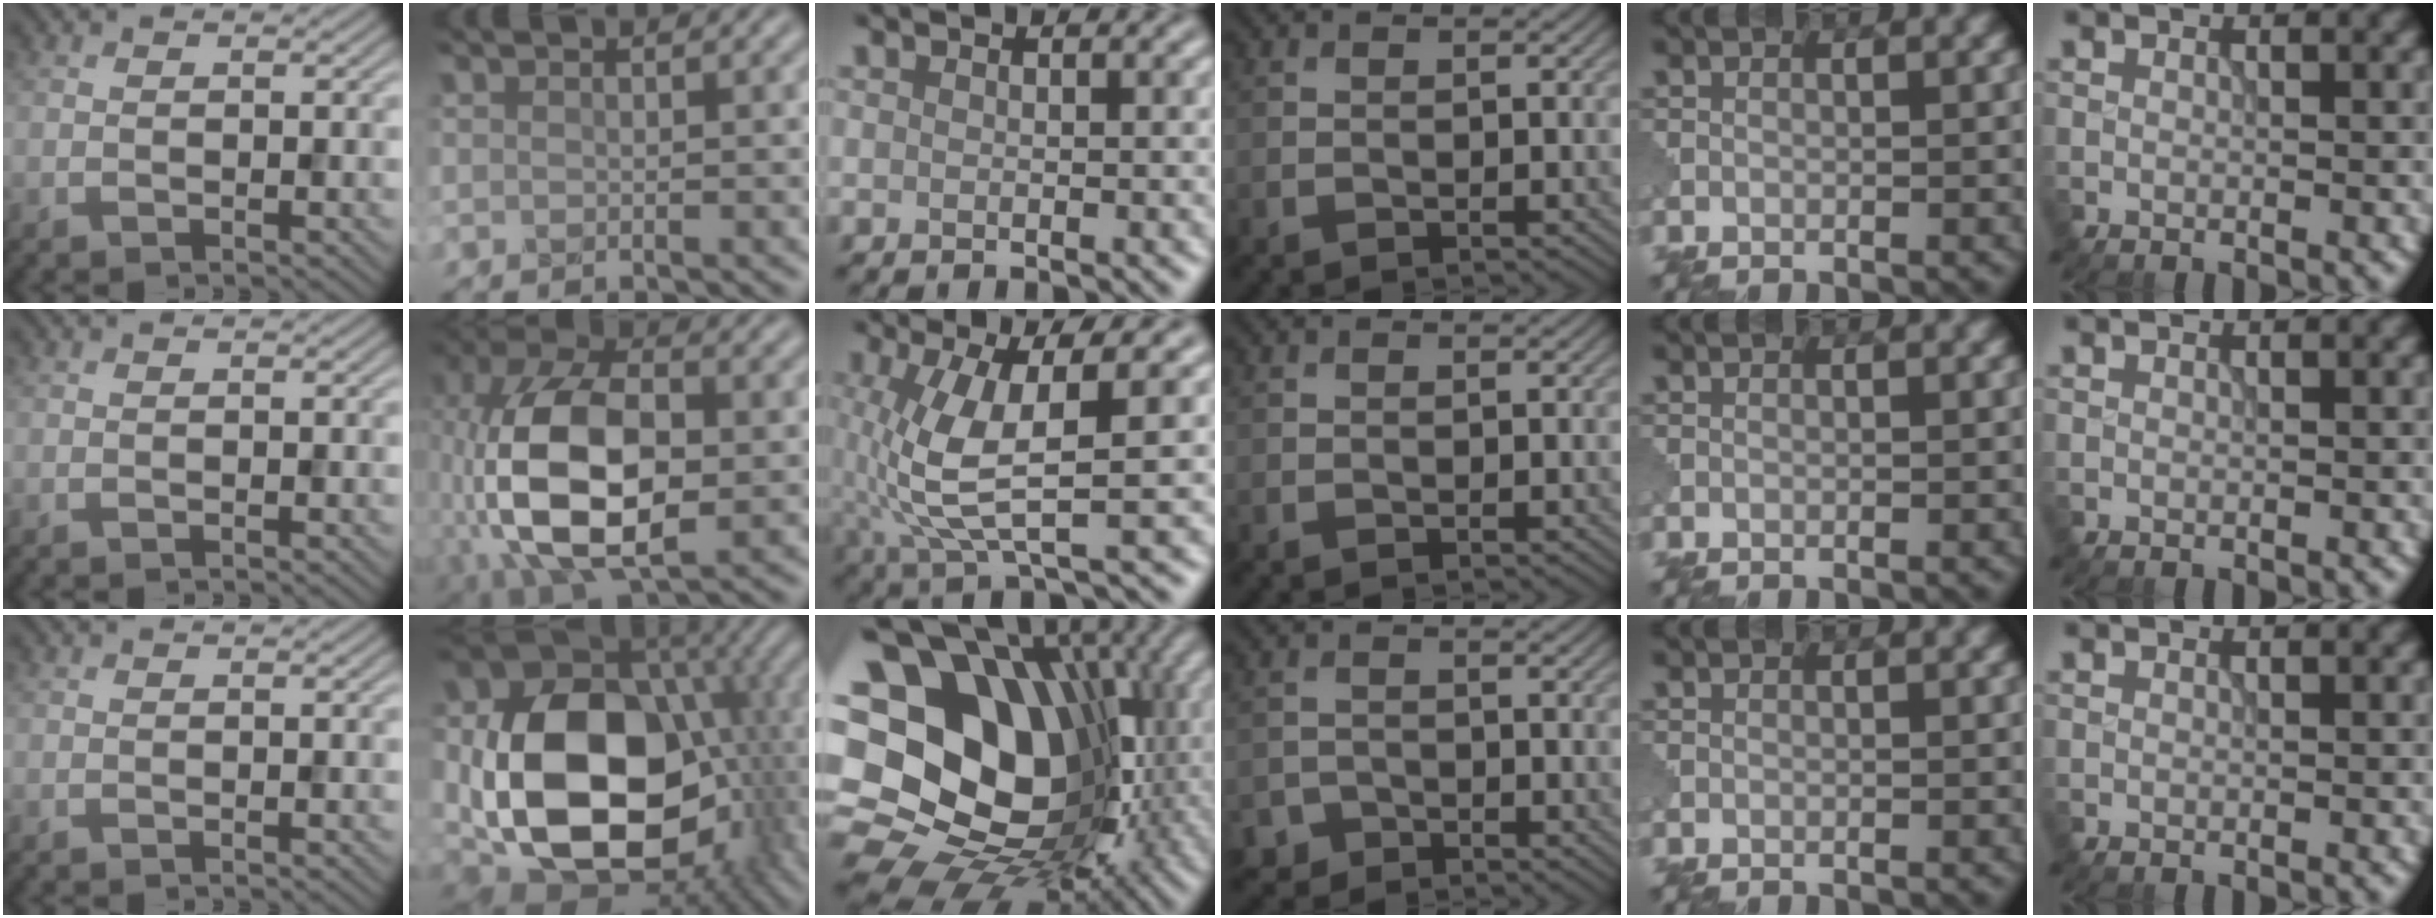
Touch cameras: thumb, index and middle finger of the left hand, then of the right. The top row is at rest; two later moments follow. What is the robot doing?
{"motion": "assemble", "object": "puzzle pieces"}